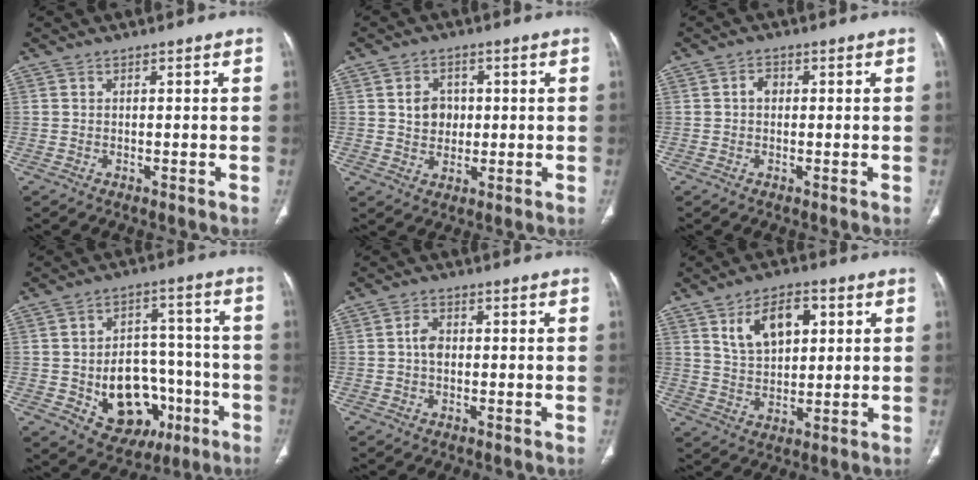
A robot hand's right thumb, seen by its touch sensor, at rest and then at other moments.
{"total": 5.5, "force": [0.8, 4.5, 3.0], "torque": [-0.026, -0.002, 0.015]}
{"total": 1.9, "force": [0.1, 1.5, 1.2], "torque": [-0.014, 0.007, -0.001]}
{"total": 16.7, "force": [-5.1, 12.0, 10.3], "torque": [-0.105, 0.039, -0.056]}
{"total": 2.9, "force": [0.0, 2.0, 2.1], "torque": [-0.037, 0.007, -0.005]}
{"total": 10.5, "force": [4.1, 6.1, 7.5], "torque": [-0.105, -0.008, 0.077]}